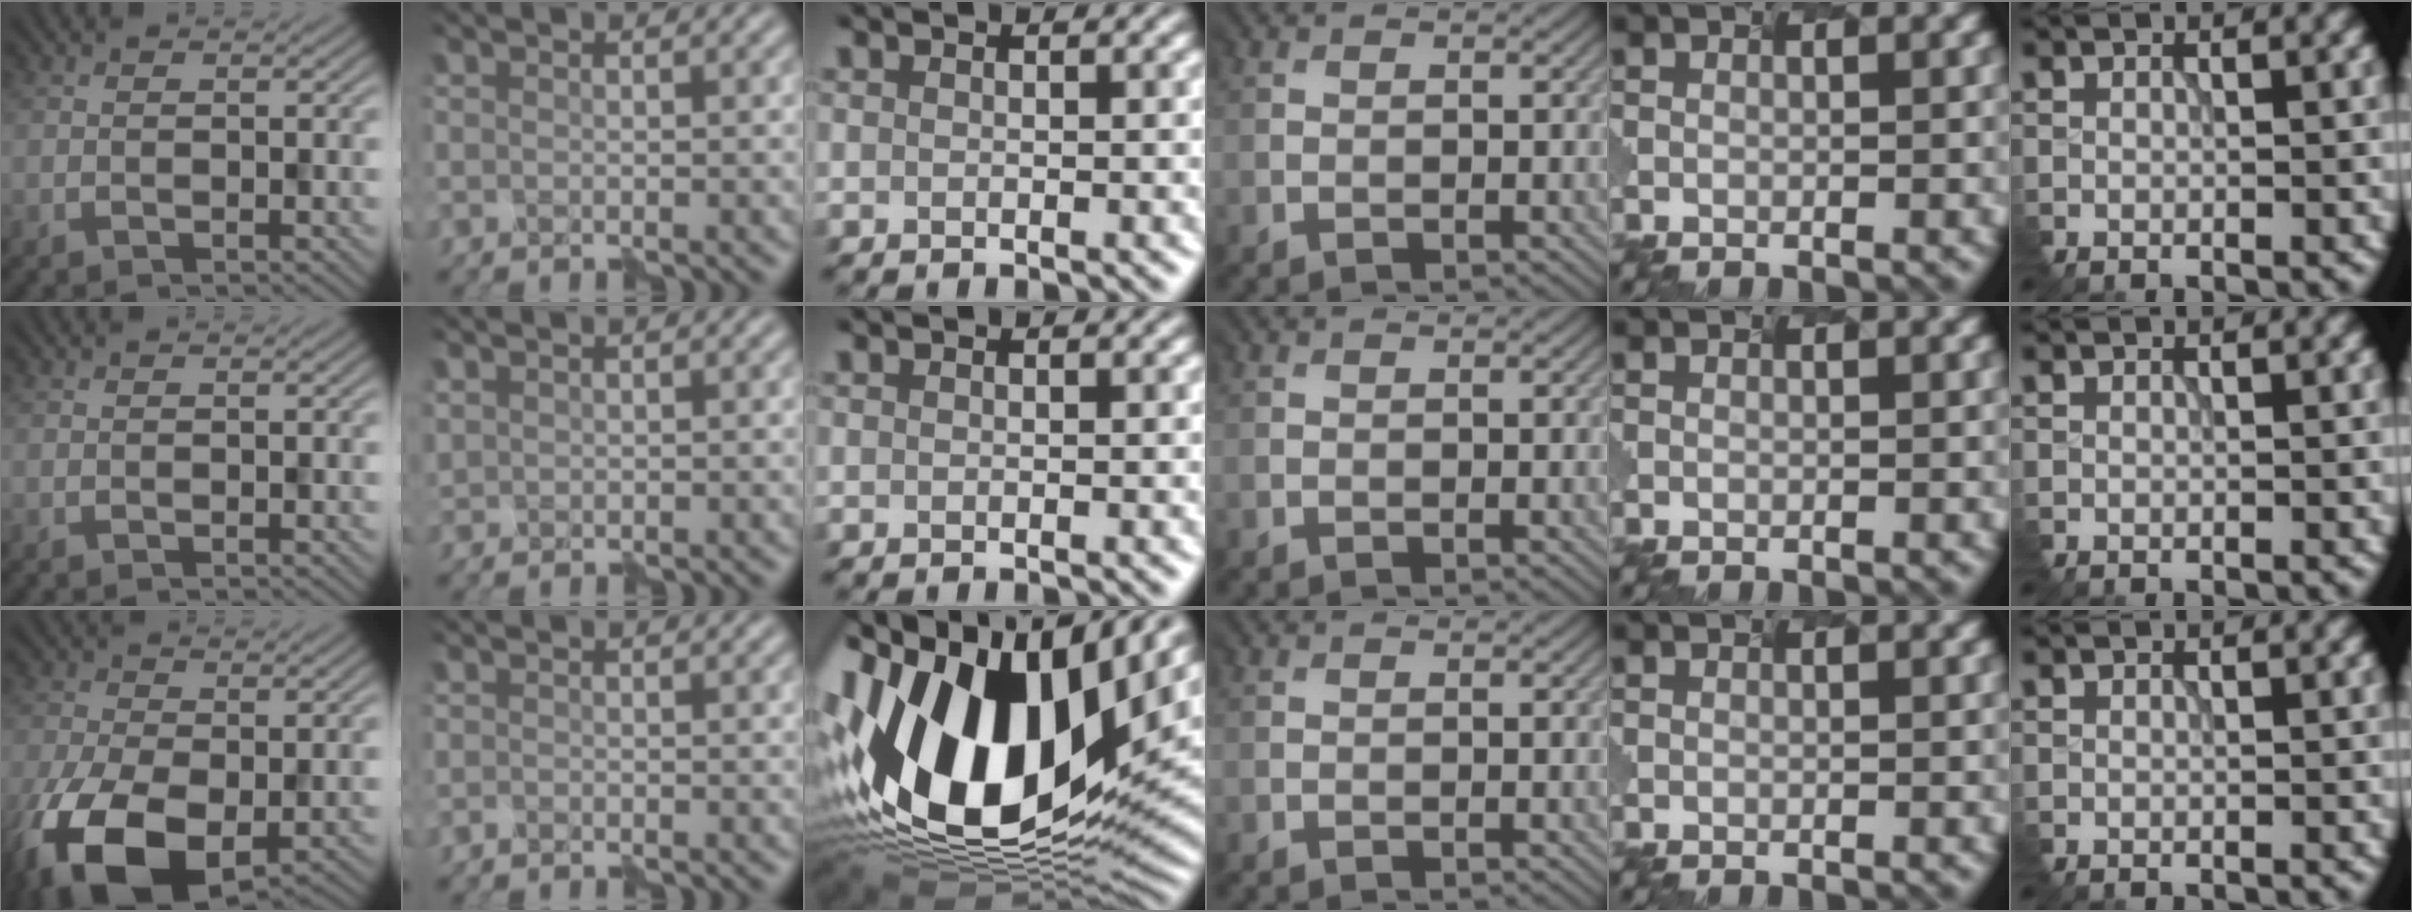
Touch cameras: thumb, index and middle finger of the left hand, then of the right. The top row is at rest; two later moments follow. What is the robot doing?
{"motion": "disassemble", "object": "velcro strap"}